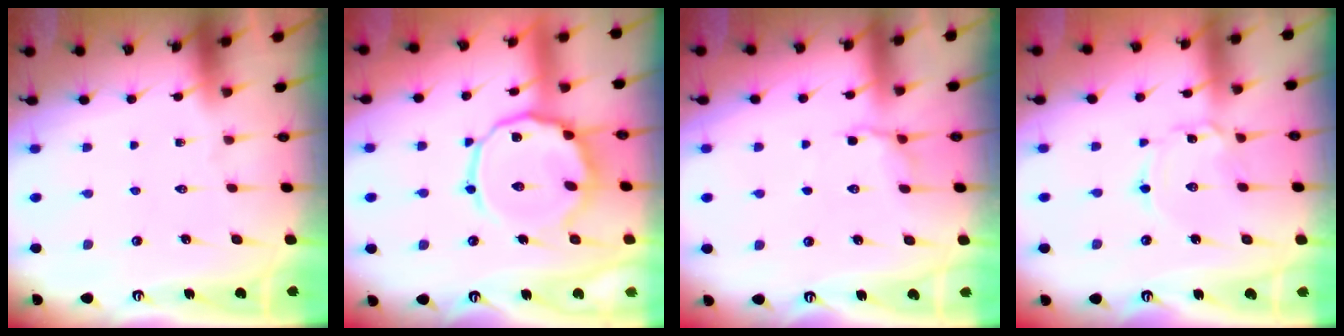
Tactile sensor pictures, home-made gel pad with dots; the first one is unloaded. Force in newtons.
{"total": 13.3, "press": 13.3, "slide": 1.2}
{"total": 6.3, "press": 5.9, "slide": 2.2}
{"total": 2.0, "press": 2.0, "slide": 0.2}